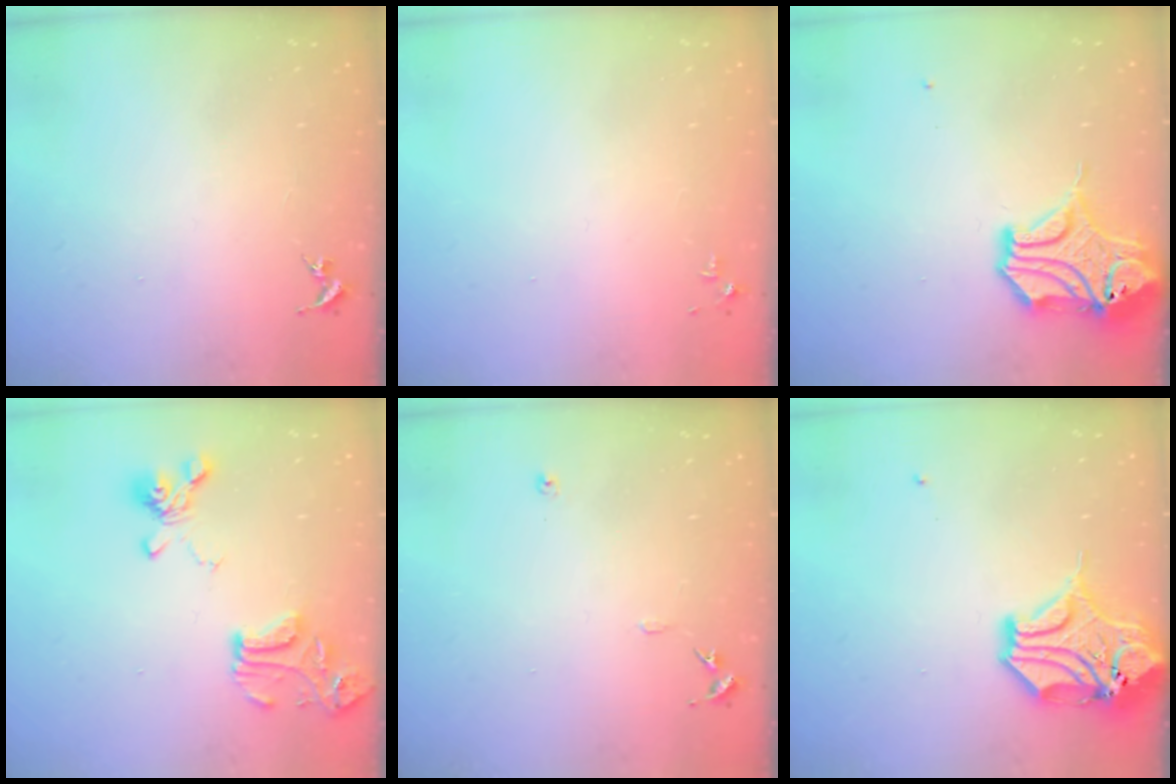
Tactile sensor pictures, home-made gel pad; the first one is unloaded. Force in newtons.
{"total": 2.8, "press": 2.8, "slide": 0.4}
{"total": 14.5, "press": 14.4, "slide": 2.2}
{"total": 15.9, "press": 15.8, "slide": 1.7}
{"total": 6.1, "press": 6.1, "slide": 0.7}
{"total": 14.3, "press": 14.1, "slide": 2.1}